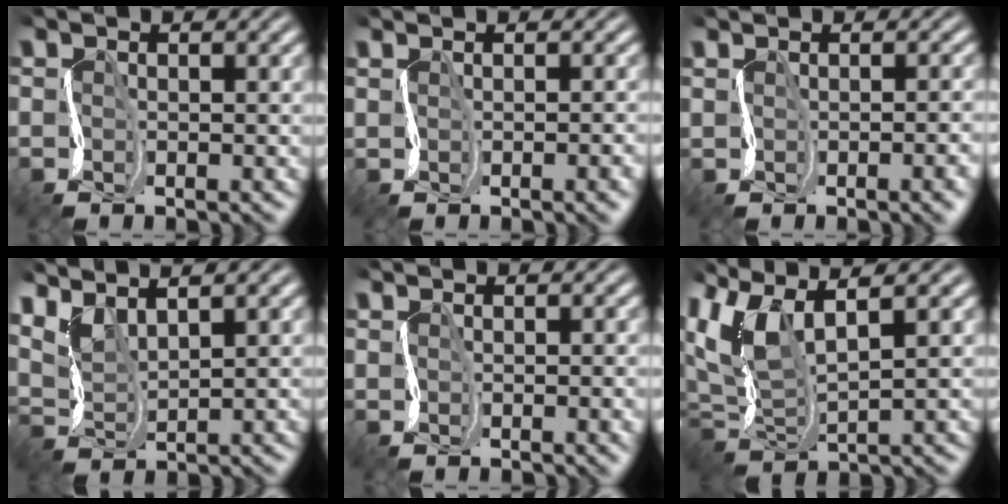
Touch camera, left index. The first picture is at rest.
{"total": 3.0, "force": [-0.2, 1.6, 2.5], "torque": [-0.004, 0.011, 0.008]}
{"total": 4.1, "force": [-0.6, 2.1, 3.5], "torque": [-0.007, 0.010, 0.006]}
{"total": 3.9, "force": [3.7, 0.7, 1.2], "torque": [-0.045, 0.005, 0.079]}
{"total": 0.9, "force": [0.4, 0.4, 0.7], "torque": [0.004, 0.001, 0.011]}
{"total": 5.9, "force": [4.2, 2.0, 3.6], "torque": [-0.103, 0.012, 0.080]}